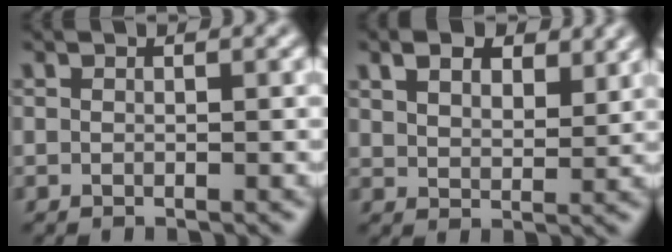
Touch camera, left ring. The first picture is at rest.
{"total": 4.5, "force": [2.9, 2.5, 2.4], "torque": [-0.042, -0.001, 0.047]}